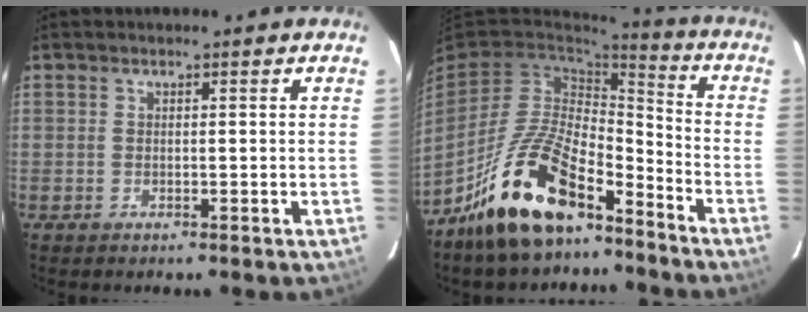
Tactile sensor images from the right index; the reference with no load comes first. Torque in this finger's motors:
{"motor_torque": [0.93, -0.88, 1.05, 0.21]}